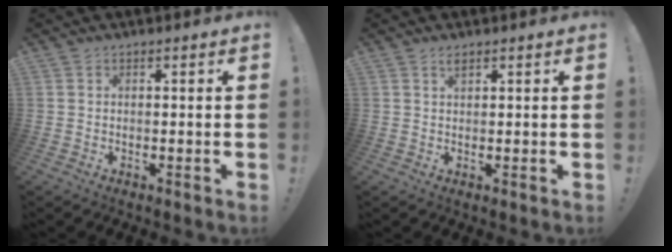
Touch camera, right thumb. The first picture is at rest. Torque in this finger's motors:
{"motor_torque": [-0.02, 0.08, 0.28, 0.06, 0.04]}